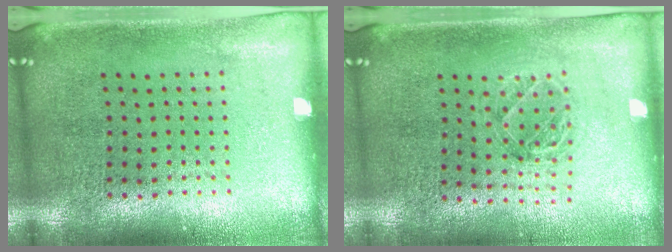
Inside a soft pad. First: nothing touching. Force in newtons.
{"total": 1.1, "press": 1.1, "slide": 0.2}